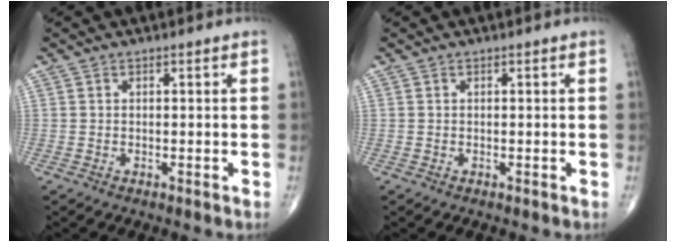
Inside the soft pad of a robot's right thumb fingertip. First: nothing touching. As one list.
[{"total": 0.0}]